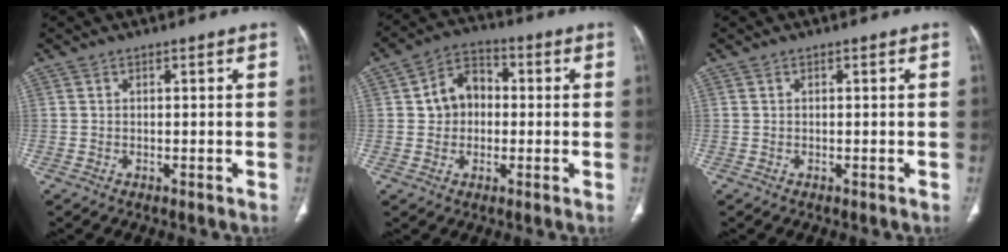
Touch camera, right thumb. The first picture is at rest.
{"total": 8.2, "force": [0.5, 6.5, 4.9], "torque": [-0.055, 0.021, 0.000]}
{"total": 0.0}